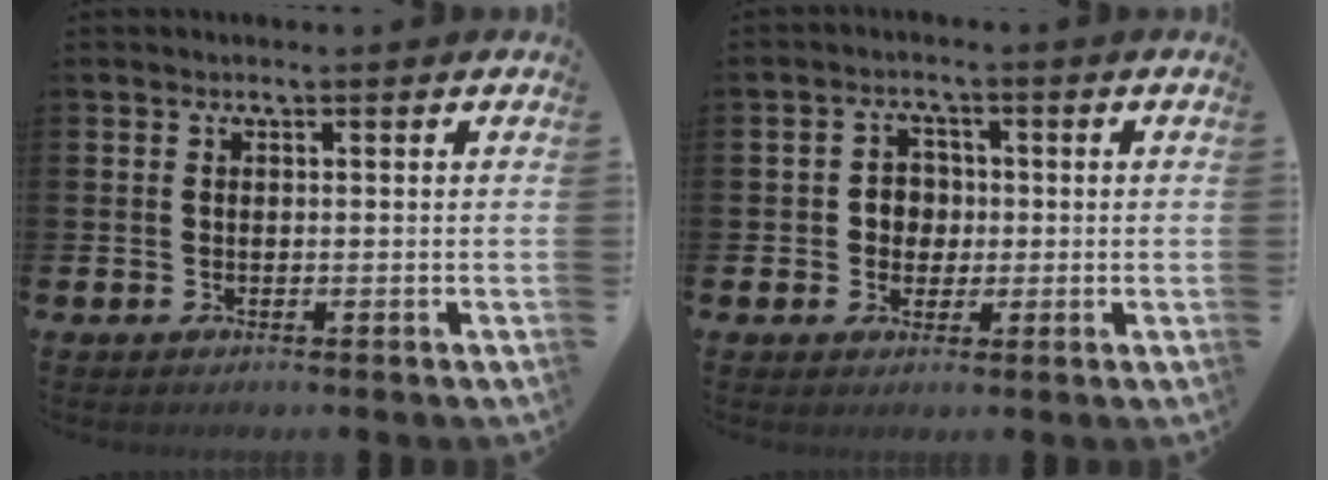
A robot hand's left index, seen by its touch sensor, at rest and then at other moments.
{"total": 3.1, "force": [0.2, 3.0, 0.9], "torque": [-0.016, 0.004, -0.004]}